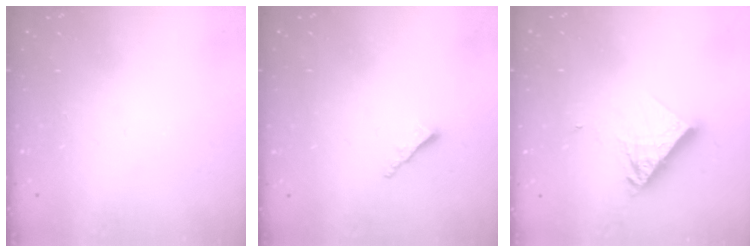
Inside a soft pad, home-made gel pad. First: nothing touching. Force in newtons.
{"total": 2.3, "press": 2.2, "slide": 0.6}
{"total": 10.2, "press": 10.2, "slide": 0.3}